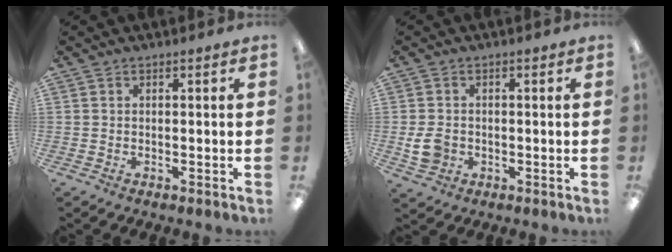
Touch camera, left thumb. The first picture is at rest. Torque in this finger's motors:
{"motor_torque": [-0.41, 0.88, -0.09, -0.22, 0.01]}